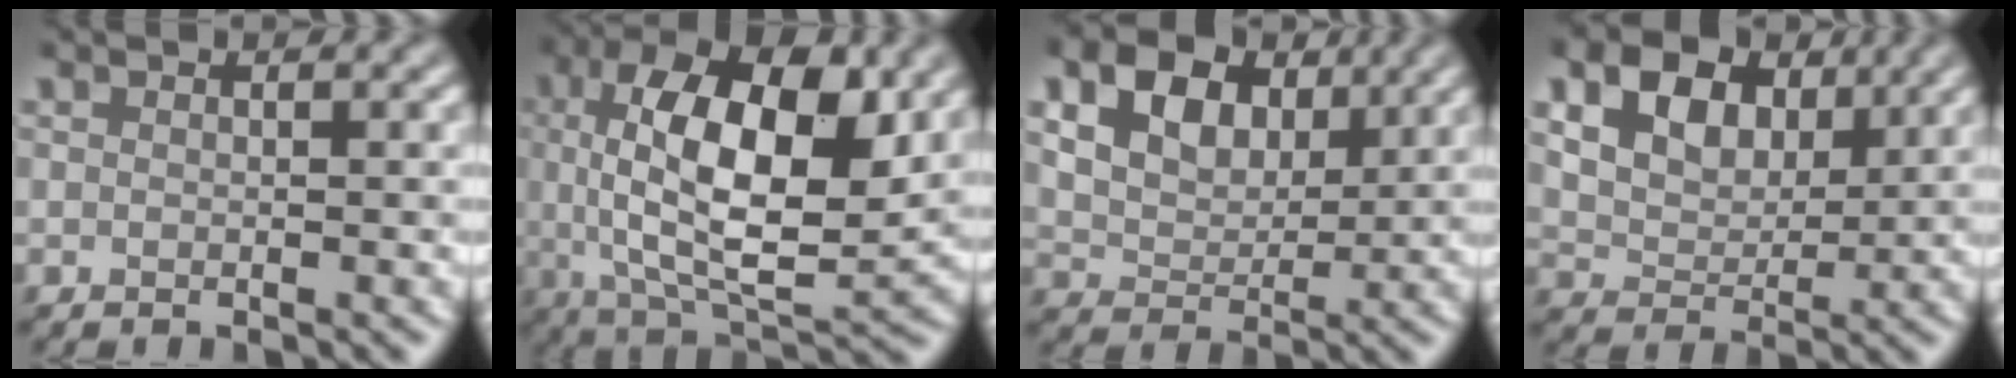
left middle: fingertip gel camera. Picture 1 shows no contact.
{"total": 12.9, "force": [2.7, 6.0, 11.2], "torque": [-0.191, 0.005, 0.041]}
{"total": 9.5, "force": [4.4, 6.5, 5.5], "torque": [-0.113, 0.027, 0.068]}
{"total": 10.6, "force": [5.0, 7.2, 5.9], "torque": [-0.116, 0.030, 0.078]}